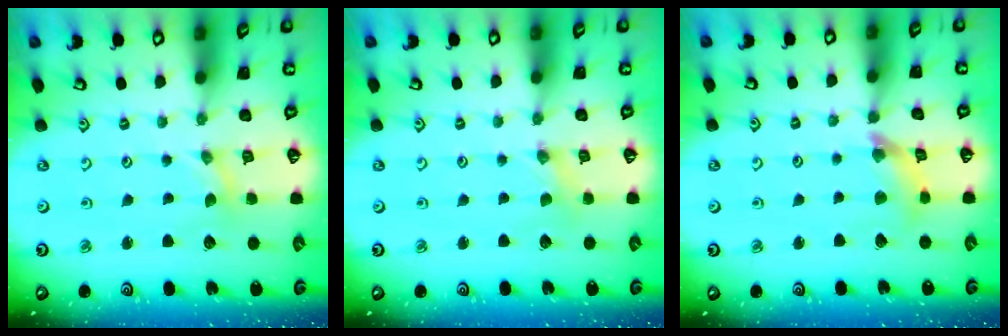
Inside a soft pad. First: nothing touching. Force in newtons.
{"total": 0.0}
{"total": 7.3, "press": 7.3, "slide": 0.8}